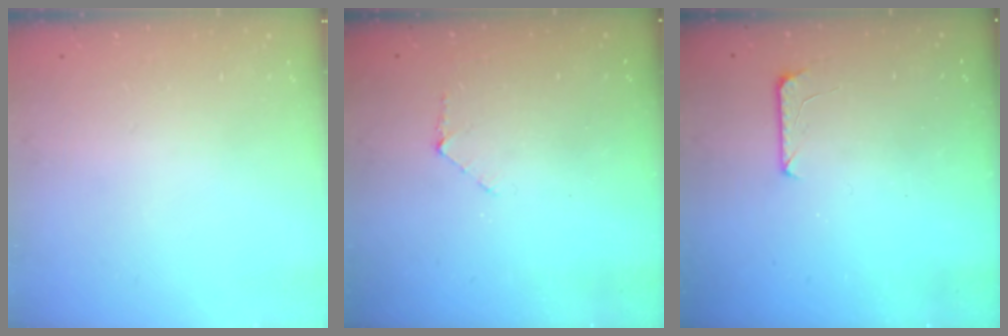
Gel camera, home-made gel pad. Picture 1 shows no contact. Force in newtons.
{"total": 3.9, "press": 3.9, "slide": 0.3}
{"total": 6.7, "press": 6.6, "slide": 0.8}